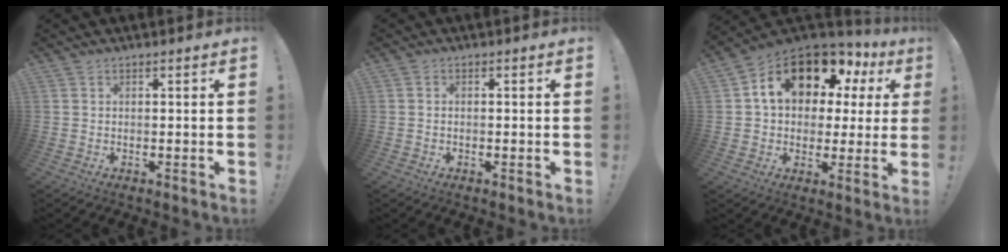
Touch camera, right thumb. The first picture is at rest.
{"total": 0.6, "force": [-0.5, 0.3, 0.2], "torque": [-0.007, 0.003, -0.008]}
{"total": 16.2, "force": [8.4, 9.5, 10.0], "torque": [-0.161, -0.047, 0.148]}